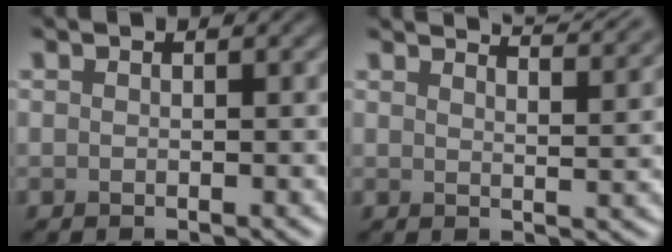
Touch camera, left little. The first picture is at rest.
{"total": 6.5, "force": [5.6, 1.4, 3.0], "torque": [-0.018, 0.030, 0.042]}